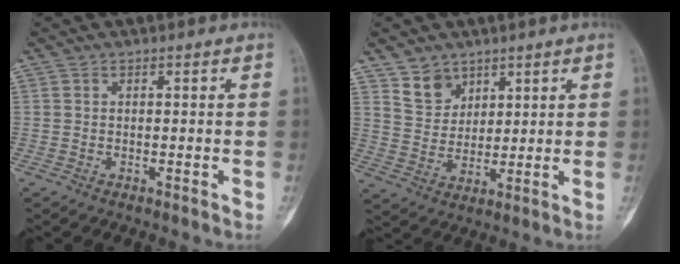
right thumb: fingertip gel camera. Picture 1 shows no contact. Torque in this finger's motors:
{"motor_torque": [0.11, 0.36, -0.06, -0.18, 0.00]}